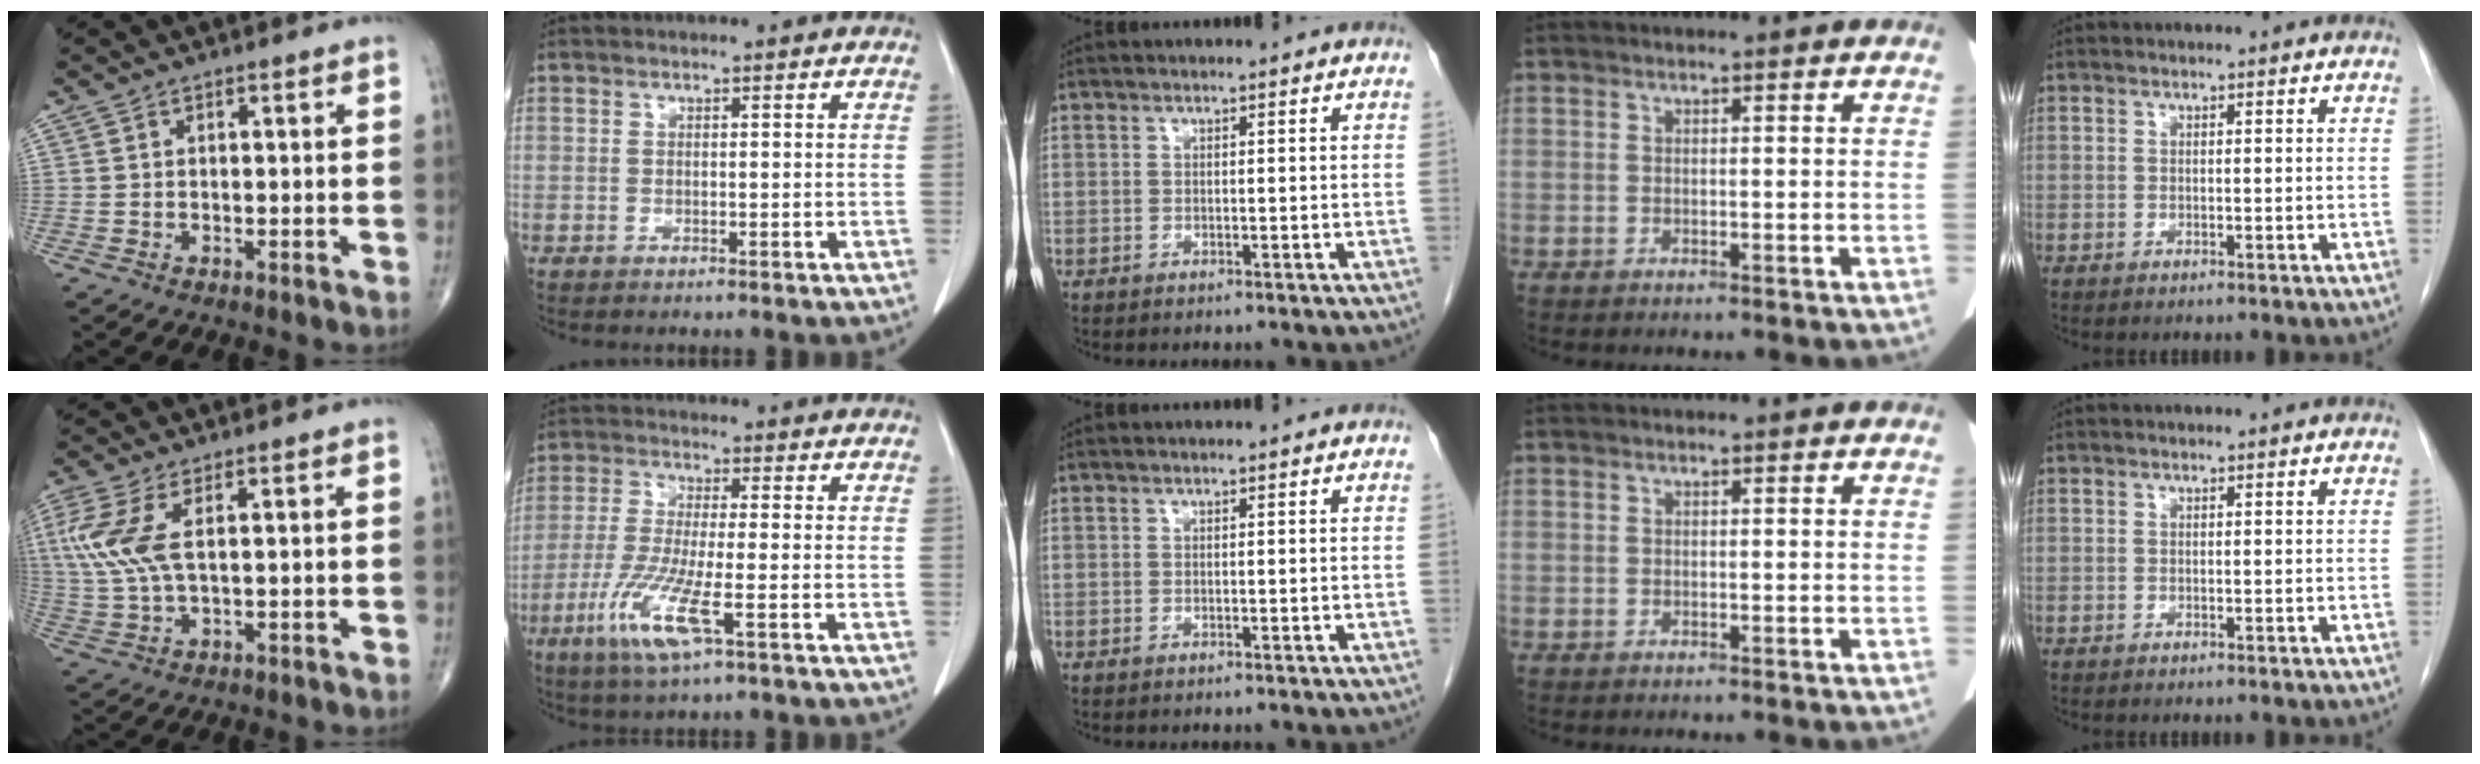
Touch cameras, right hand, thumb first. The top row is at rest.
{"thumb": {"total": 9.1, "force": [2.4, 3.8, 7.9], "torque": [-0.211, 0.000, 0.053]}, "index": {"total": 9.4, "force": [-3.9, 0.6, 8.5], "torque": [-0.179, -0.024, -0.079]}}